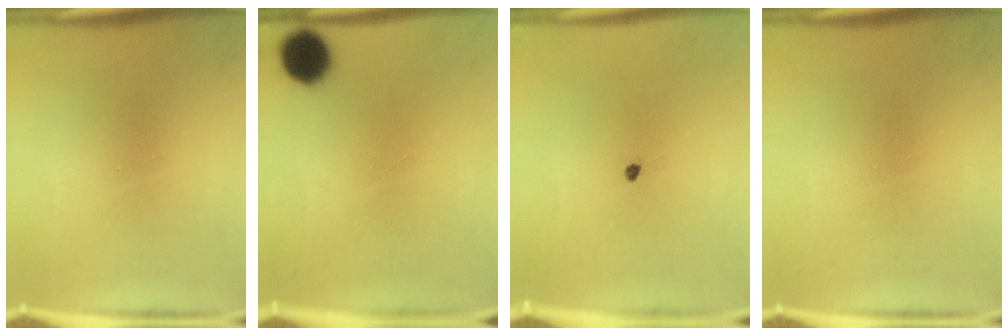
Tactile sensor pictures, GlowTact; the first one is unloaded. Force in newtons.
{"total": 7.4}
{"total": 0.7}
{"total": 0.0}